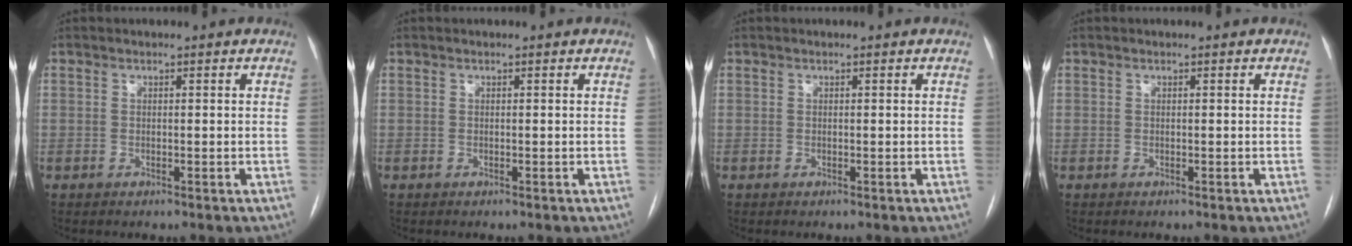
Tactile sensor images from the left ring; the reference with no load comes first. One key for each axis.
{"total": 0.0}
{"total": 0.0}
{"total": 0.0}